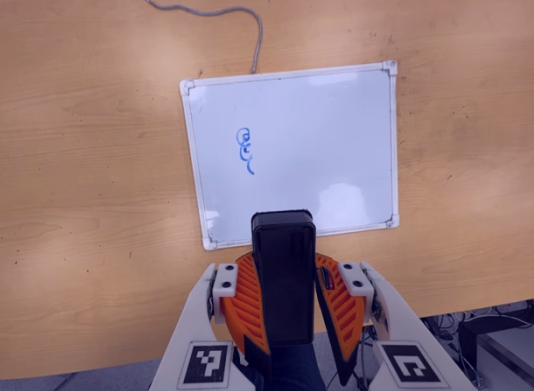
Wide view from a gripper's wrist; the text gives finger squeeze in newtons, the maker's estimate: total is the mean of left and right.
{"total": 9.8, "left": 9.5, "right": 10.2}